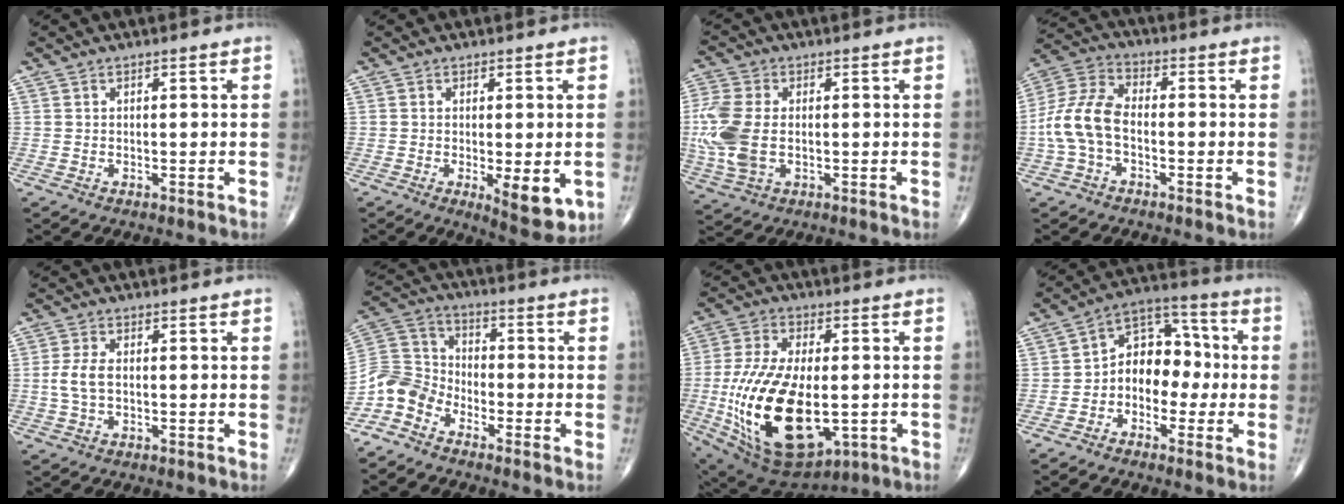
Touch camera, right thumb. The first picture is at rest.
{"total": 7.6, "force": [-1.6, 2.6, 6.9], "torque": [-0.089, -0.020, -0.017]}
{"total": 11.3, "force": [-0.7, 7.0, 8.9], "torque": [-0.227, 0.000, -0.011]}
{"total": 10.4, "force": [-2.0, 6.1, 8.2], "torque": [-0.175, 0.033, -0.049]}
{"total": 4.0, "force": [-0.1, 2.1, 3.4], "torque": [-0.084, 0.006, -0.004]}
{"total": 7.8, "force": [-5.5, 4.8, 2.8], "torque": [-0.051, 0.051, -0.129]}
{"total": 25.5, "force": [-4.2, 13.1, 21.4], "torque": [-0.430, -0.018, -0.043]}
{"total": 10.7, "force": [-1.5, 7.8, 7.1], "torque": [-0.069, 0.046, -0.043]}